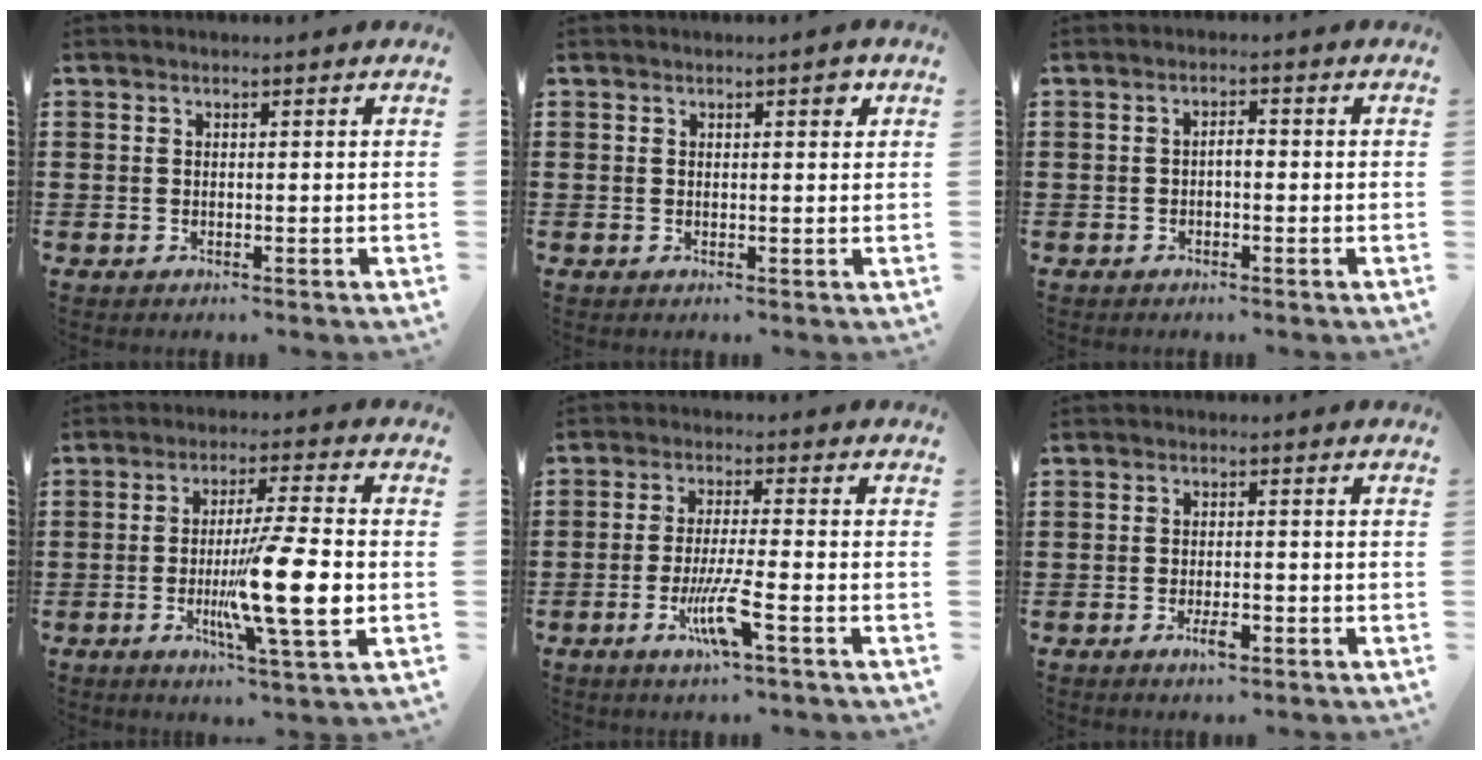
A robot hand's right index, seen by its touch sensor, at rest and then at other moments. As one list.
[{"total": 1.5, "force": [0.8, 0.7, 1.1], "torque": [-0.014, 0.003, 0.012]}, {"total": 1.6, "force": [-0.6, 0.6, 1.4], "torque": [-0.028, 0.001, -0.012]}, {"total": 12.6, "force": [-2.4, 1.1, 12.4], "torque": [-0.224, -0.021, -0.048]}, {"total": 7.0, "force": [-3.1, 0.3, 6.3], "torque": [-0.129, -0.017, -0.059]}, {"total": 3.0, "force": [-1.5, 0.9, 2.4], "torque": [-0.048, -0.002, -0.029]}]